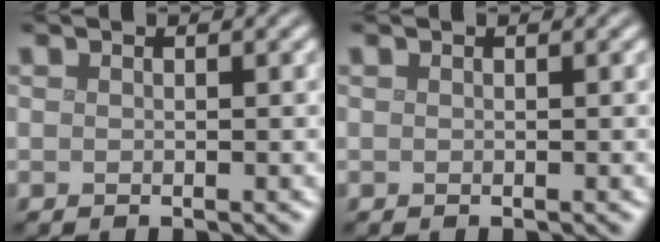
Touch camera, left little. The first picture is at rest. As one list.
[{"total": 0.0}]